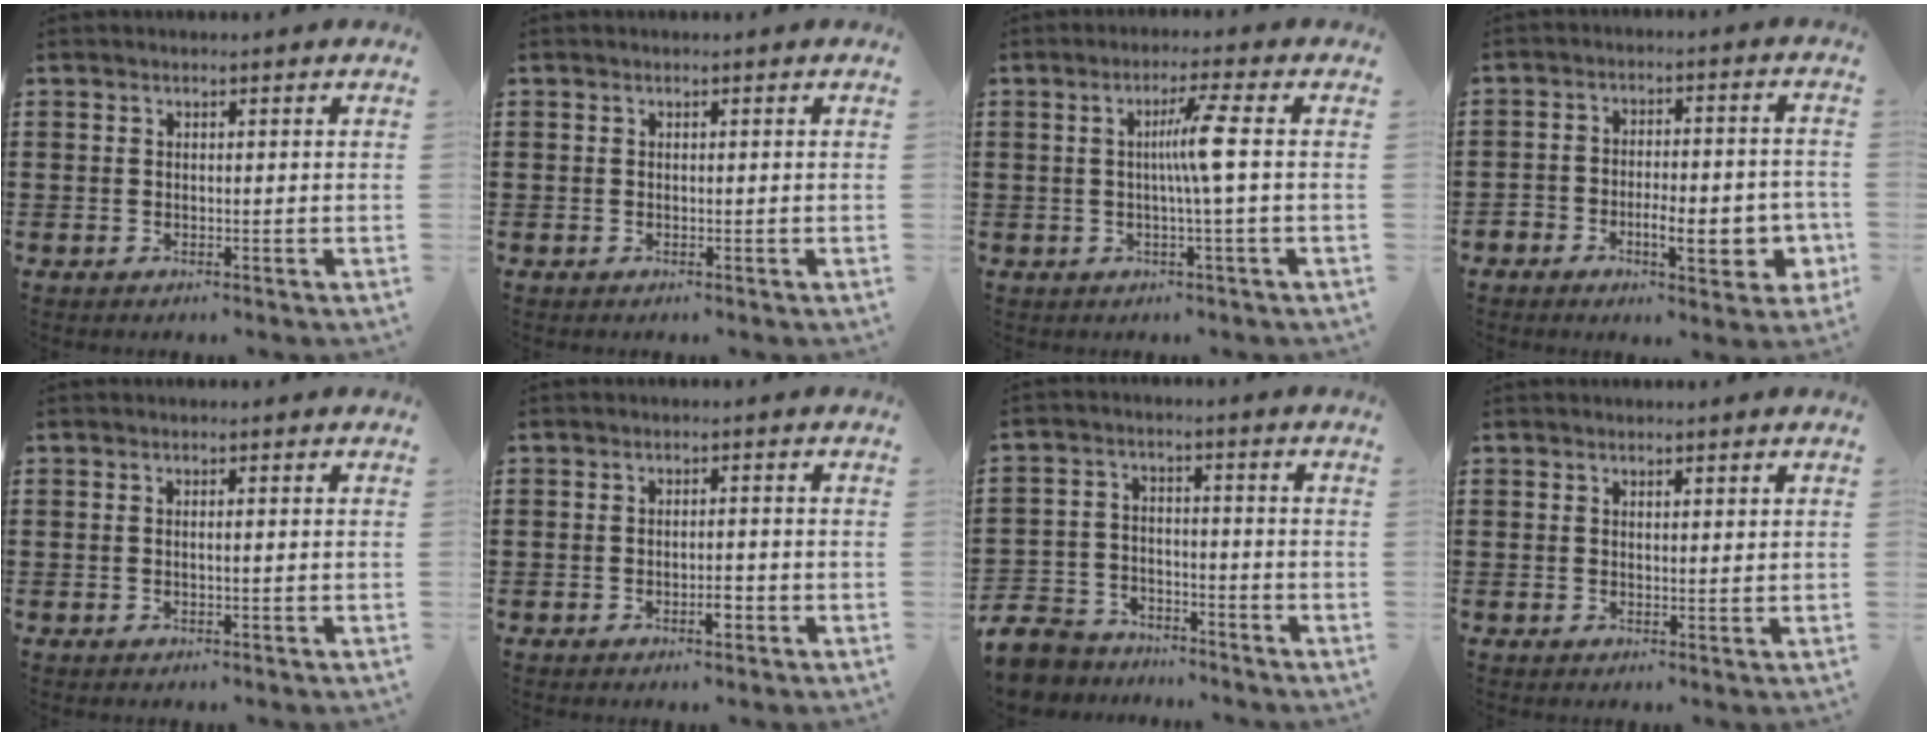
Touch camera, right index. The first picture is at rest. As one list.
[{"total": 0.0}, {"total": 5.2, "force": [0.2, -0.8, 5.1], "torque": [-0.098, -0.009, -0.004]}, {"total": 7.3, "force": [-3.0, 3.4, 5.8], "torque": [-0.078, 0.000, -0.052]}, {"total": 0.5, "force": [-0.1, 0.0, 0.5], "torque": [-0.009, -0.002, -0.003]}, {"total": 2.4, "force": [-1.2, 0.7, 1.9], "torque": [-0.033, 0.002, -0.021]}, {"total": 7.0, "force": [-6.7, 1.9, 0.5], "torque": [-0.038, 0.007, -0.141]}, {"total": 0.9, "force": [0.8, 0.3, 0.3], "torque": [-0.007, 0.002, 0.014]}]